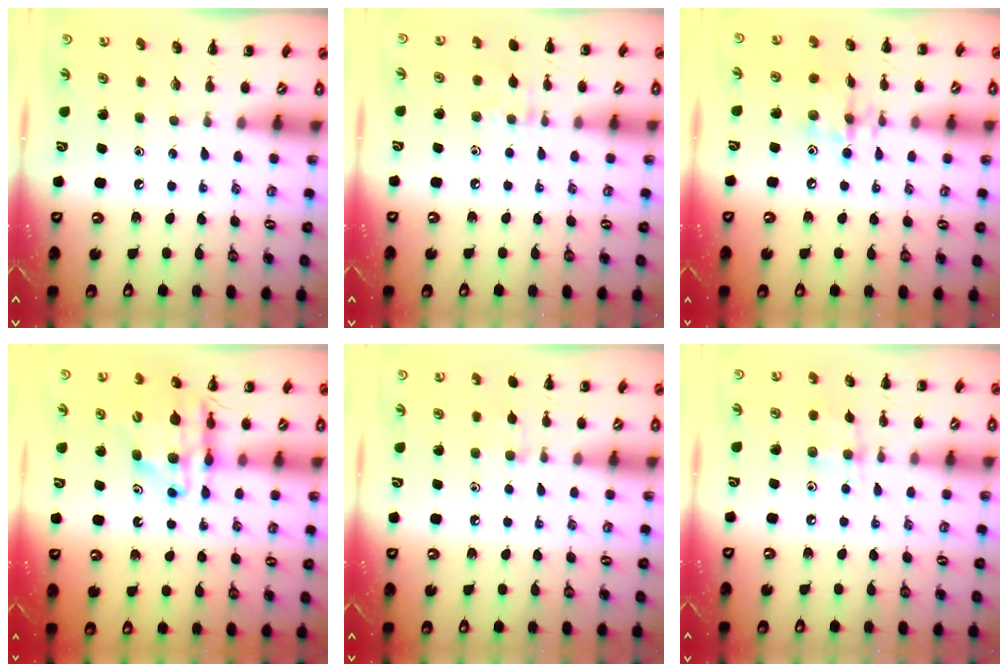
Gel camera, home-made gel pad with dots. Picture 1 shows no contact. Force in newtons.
{"total": 5.8, "press": 5.5, "slide": 1.6}
{"total": 8.7, "press": 8.7, "slide": 0.8}
{"total": 12.5, "press": 12.0, "slide": 3.6}
{"total": 6.5, "press": 6.0, "slide": 2.3}
{"total": 6.8, "press": 6.8, "slide": 0.8}